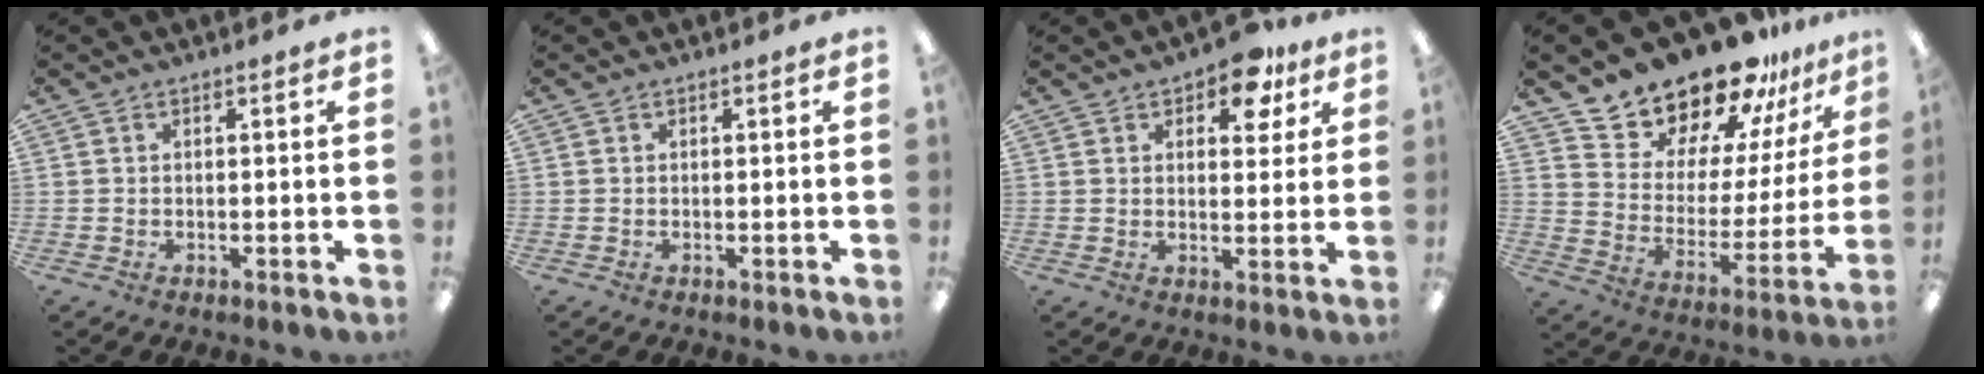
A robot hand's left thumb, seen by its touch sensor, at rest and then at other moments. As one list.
[{"total": 0.0}, {"total": 8.7, "force": [5.6, 4.5, 4.9], "torque": [-0.045, -0.023, 0.091]}, {"total": 18.5, "force": [17.1, 6.4, 2.9], "torque": [-0.062, -0.154, 0.307]}]